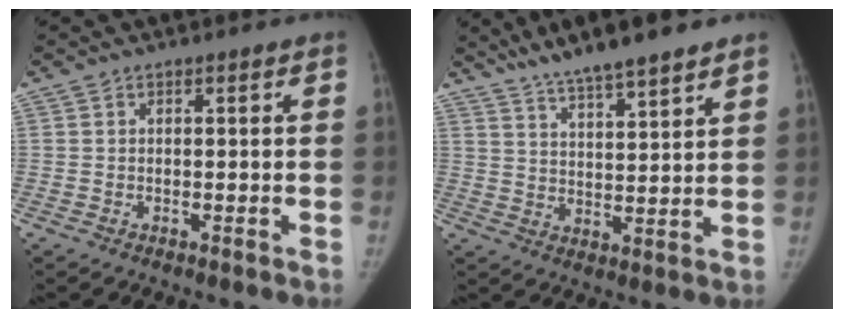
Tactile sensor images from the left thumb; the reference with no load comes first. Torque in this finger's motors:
{"motor_torque": [1.69, 0.20, 1.33, -1.31, 0.03]}